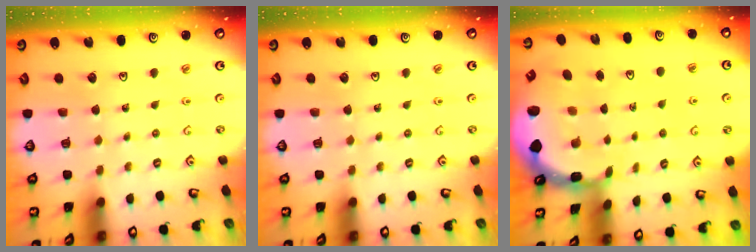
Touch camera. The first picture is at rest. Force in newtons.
{"total": 0.0}
{"total": 2.5, "press": 2.4, "slide": 0.9}